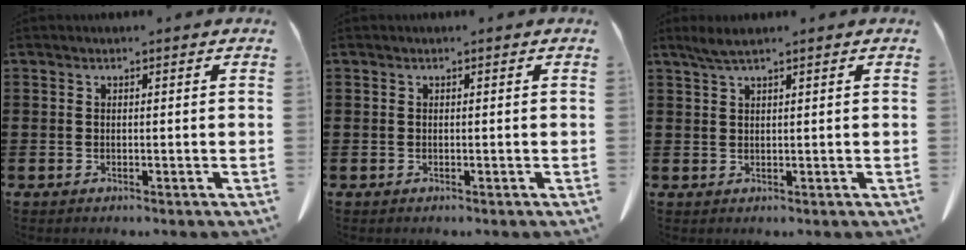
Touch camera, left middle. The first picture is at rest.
{"total": 0.0}
{"total": 2.2, "force": [1.7, 0.1, 1.4], "torque": [-0.031, 0.001, 0.031]}